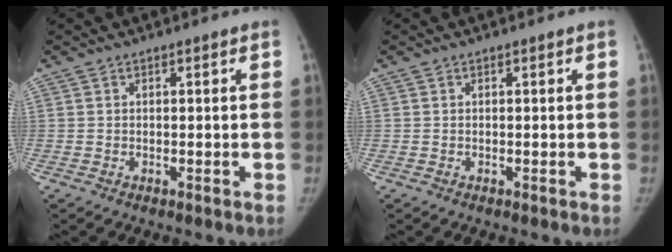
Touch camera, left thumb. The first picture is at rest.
{"total": 0.0}